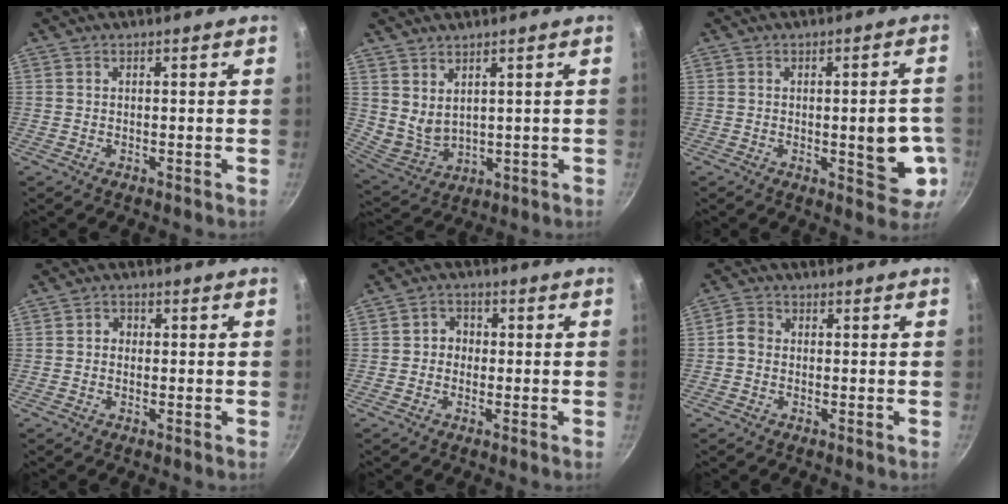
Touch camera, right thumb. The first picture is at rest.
{"total": 6.0, "force": [3.1, 3.6, 3.7], "torque": [-0.061, -0.034, 0.078]}
{"total": 9.3, "force": [-1.5, 3.6, 8.5], "torque": [-0.086, 0.001, -0.017]}
{"total": 1.7, "force": [-0.1, 1.5, 0.7], "torque": [-0.005, 0.005, -0.005]}
{"total": 3.4, "force": [-0.4, 3.1, 1.3], "torque": [0.003, 0.008, -0.013]}
{"total": 2.6, "force": [-0.6, 2.2, 1.3], "torque": [-0.027, 0.011, -0.020]}